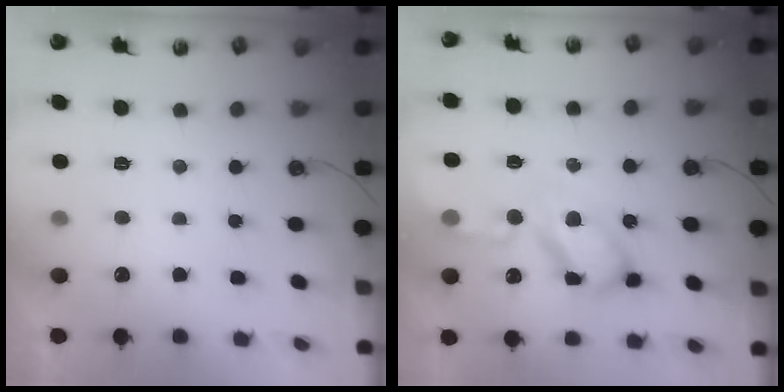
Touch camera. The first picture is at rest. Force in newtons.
{"total": 12.9, "press": 12.9, "slide": 1.2}